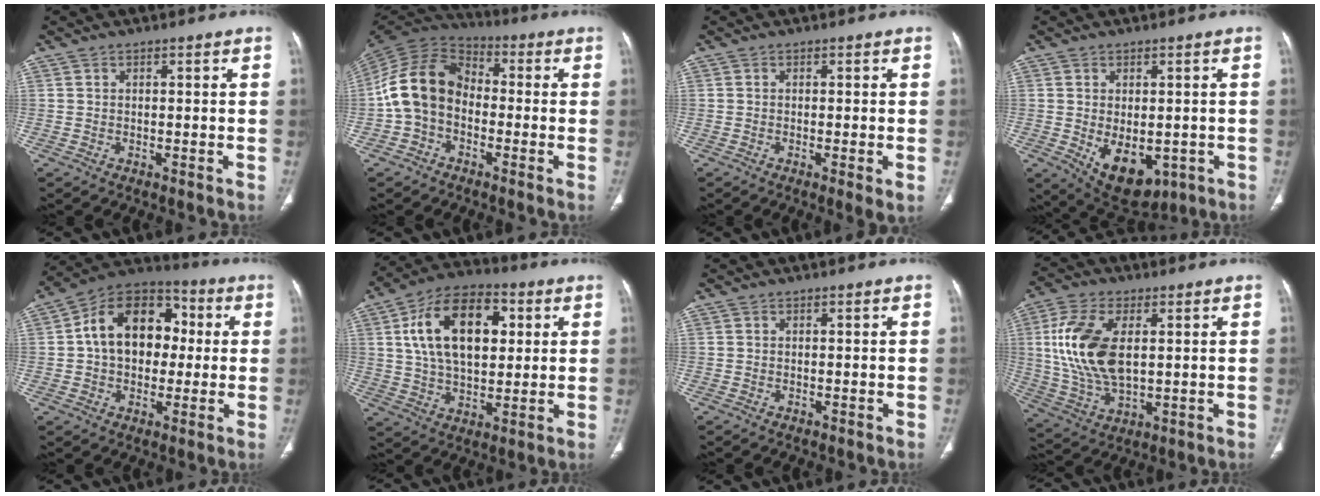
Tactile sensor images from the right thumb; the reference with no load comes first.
{"total": 12.9, "force": [-2.0, 9.6, 8.4], "torque": [-0.155, 0.041, -0.052]}
{"total": 2.6, "force": [-0.6, 0.2, 2.6], "torque": [-0.052, -0.013, -0.011]}
{"total": 10.3, "force": [-2.5, 6.2, 7.9], "torque": [-0.100, -0.011, -0.015]}
{"total": 17.0, "force": [1.8, 12.1, 11.8], "torque": [-0.146, 0.028, 0.018]}
{"total": 18.7, "force": [4.7, 10.9, 14.4], "torque": [-0.221, 0.004, 0.078]}
{"total": 0.0}
{"total": 15.5, "force": [2.5, 8.3, 12.8], "torque": [-0.263, -0.009, 0.054]}